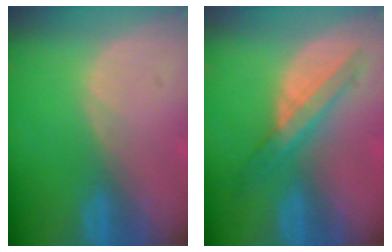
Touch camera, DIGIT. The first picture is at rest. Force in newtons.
{"total": 5.9, "press": 5.8, "slide": 0.5}